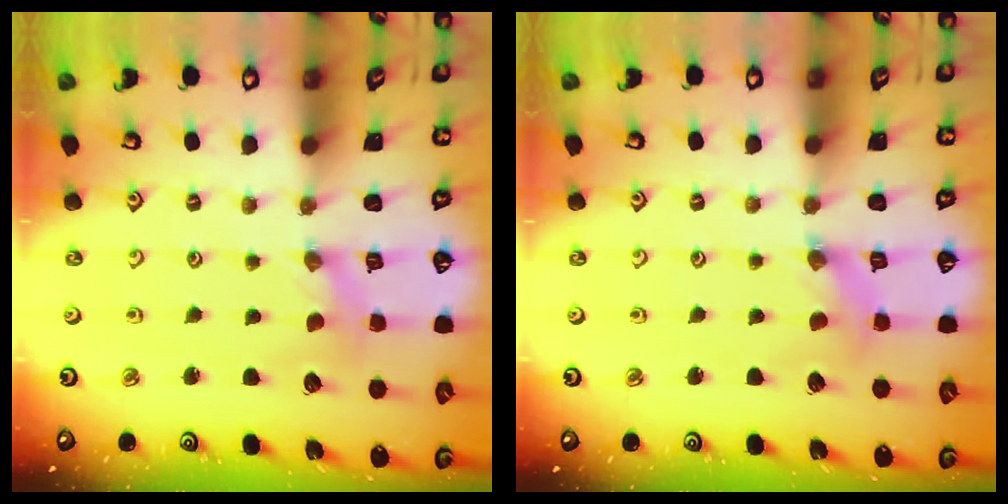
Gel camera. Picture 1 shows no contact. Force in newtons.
{"total": 1.2, "press": 1.2, "slide": 0.3}